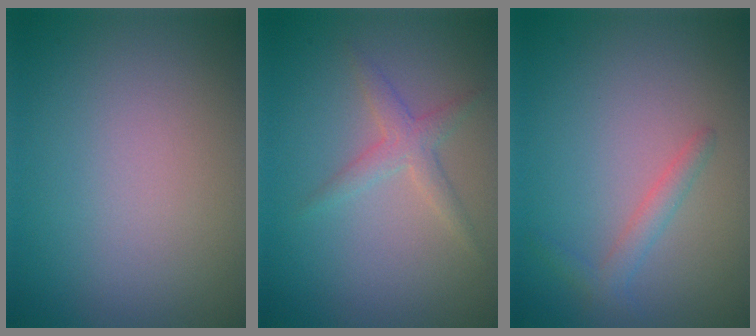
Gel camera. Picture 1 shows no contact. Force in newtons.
{"total": 2.1, "press": 2.1, "slide": 0.0}
{"total": 1.5, "press": 1.5, "slide": 0.1}